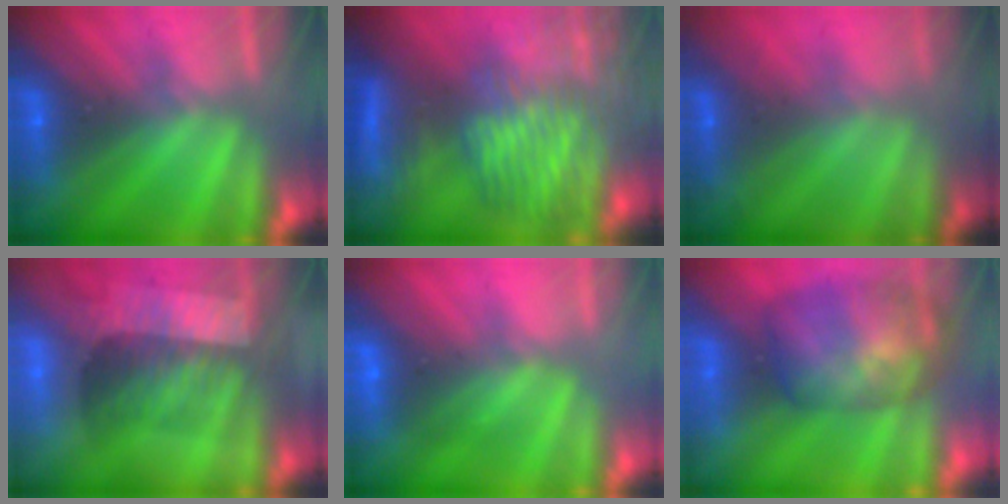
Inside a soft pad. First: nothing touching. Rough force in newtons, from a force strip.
{"total": 9.0}
{"total": 1.5}
{"total": 3.4}
{"total": 2.6}
{"total": 7.0}